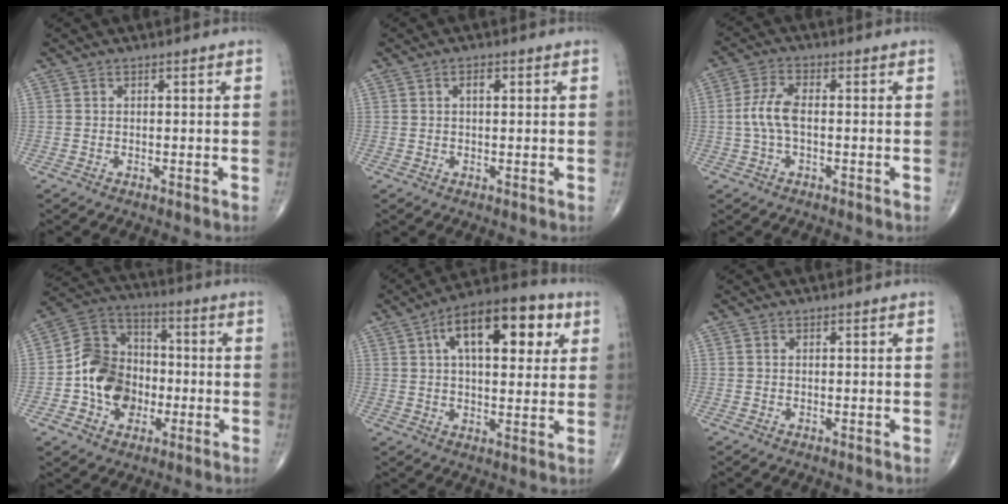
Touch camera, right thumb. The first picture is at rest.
{"total": 1.8, "force": [0.5, 0.9, 1.5], "torque": [-0.027, 0.003, 0.007]}
{"total": 5.6, "force": [-0.4, 2.5, 5.0], "torque": [-0.122, 0.014, -0.013]}
{"total": 14.0, "force": [-3.0, 11.1, 8.0], "torque": [-0.103, 0.037, -0.061]}
{"total": 18.0, "force": [6.2, 8.5, 14.6], "torque": [-0.189, 0.010, 0.085]}
{"total": 0.0}